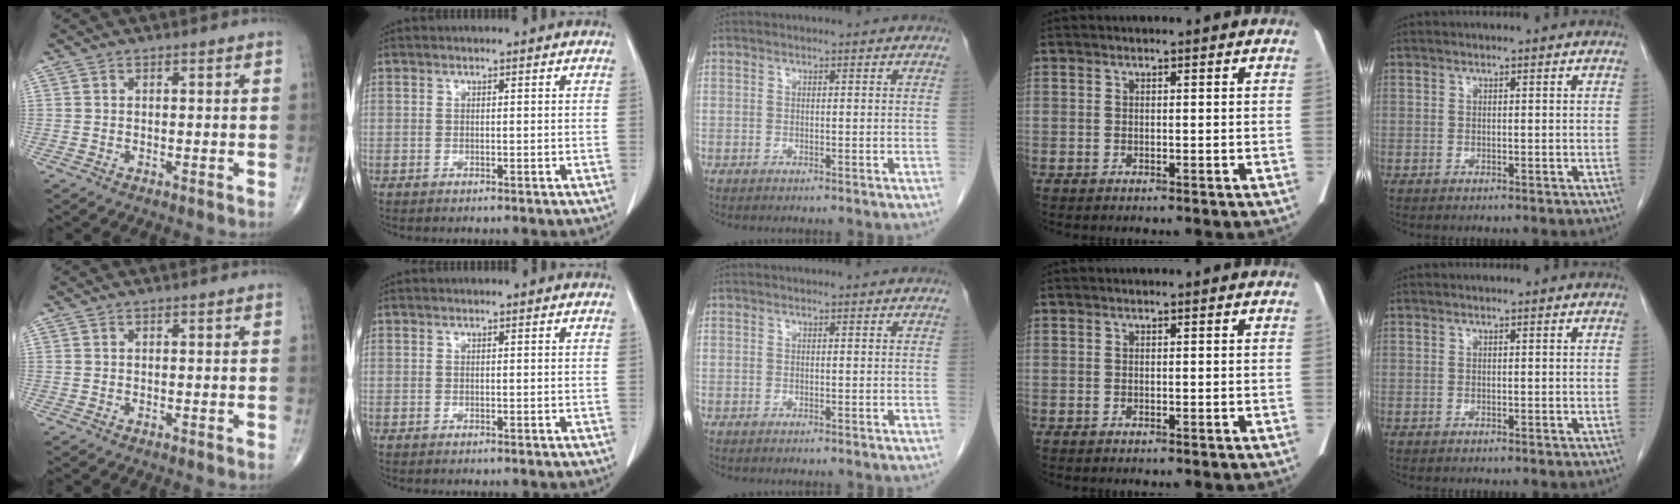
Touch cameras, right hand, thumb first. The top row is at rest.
{}